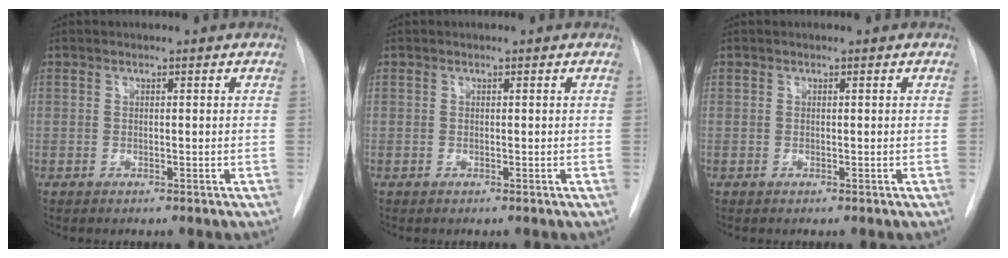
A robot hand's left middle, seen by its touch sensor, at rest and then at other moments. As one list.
[{"total": 0.0}, {"total": 0.0}]